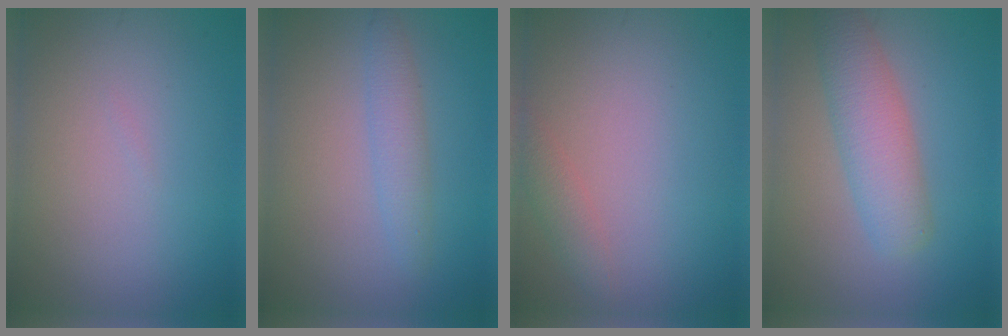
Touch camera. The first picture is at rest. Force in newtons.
{"total": 2.2, "press": 2.2, "slide": 0.1}
{"total": 1.6, "press": 1.6, "slide": 0.2}
{"total": 4.6, "press": 4.6, "slide": 0.2}